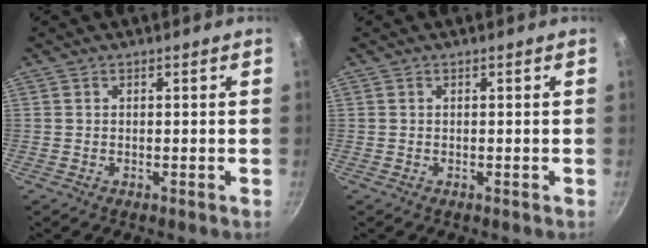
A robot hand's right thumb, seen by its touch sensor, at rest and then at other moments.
{"total": 0.0}